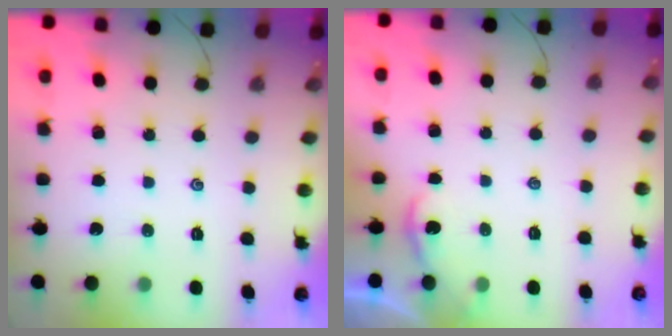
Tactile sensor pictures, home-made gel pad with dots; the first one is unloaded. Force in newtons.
{"total": 1.5, "press": 1.5, "slide": 0.2}